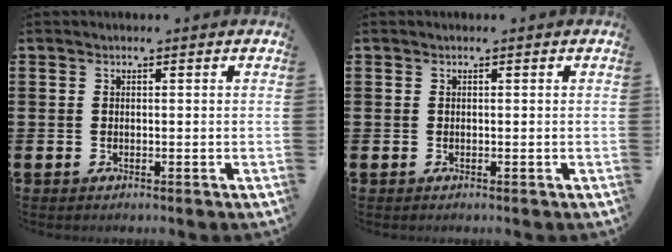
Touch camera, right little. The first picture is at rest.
{"total": 0.0}